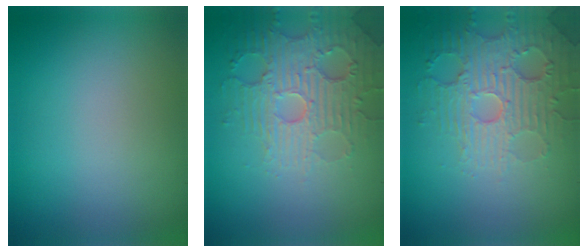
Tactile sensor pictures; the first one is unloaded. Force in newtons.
{"total": 5.0, "press": 4.1, "slide": 2.9}
{"total": 5.0, "press": 4.1, "slide": 2.9}